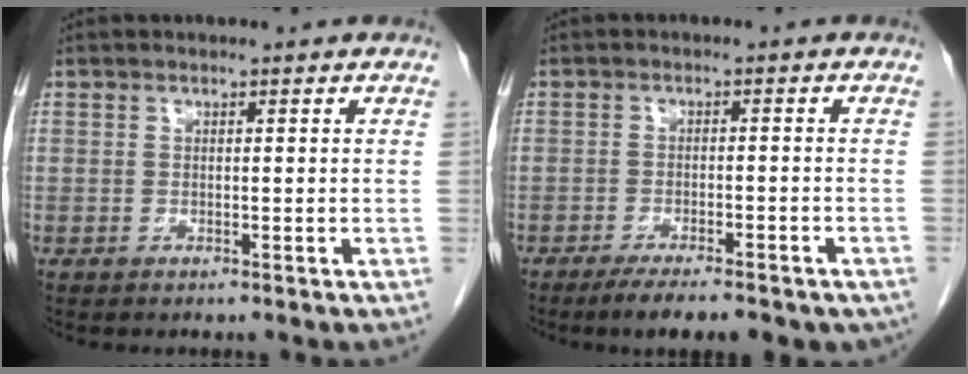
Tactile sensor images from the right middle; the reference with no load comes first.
{"total": 11.1, "force": [-8.5, 3.0, 6.4], "torque": [-0.077, -0.005, -0.112]}